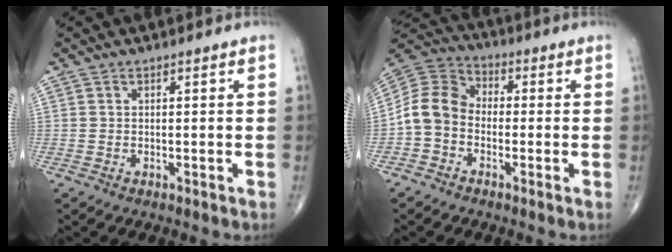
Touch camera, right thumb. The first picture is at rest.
{"total": 8.8, "force": [-2.1, 6.9, 5.0], "torque": [-0.085, 0.032, -0.058]}